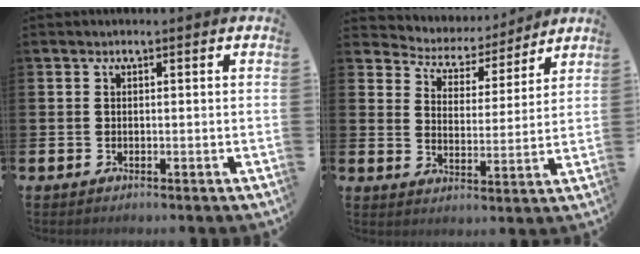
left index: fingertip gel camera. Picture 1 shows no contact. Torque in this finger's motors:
{"motor_torque": [0.25, -0.27, -0.30, -0.07]}